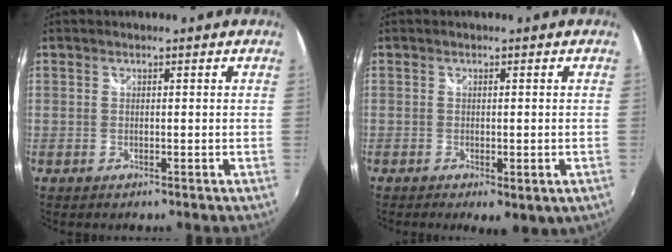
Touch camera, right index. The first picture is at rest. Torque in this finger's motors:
{"motor_torque": [1.29, -0.85, 0.37, 0.07]}